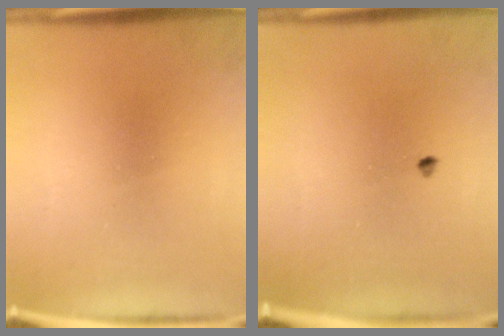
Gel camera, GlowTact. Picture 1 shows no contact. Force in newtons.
{"total": 0.7}